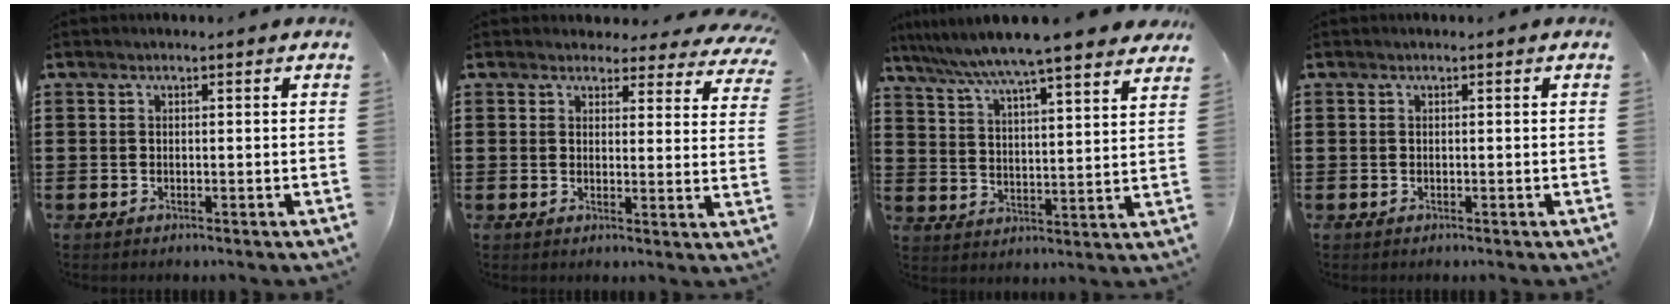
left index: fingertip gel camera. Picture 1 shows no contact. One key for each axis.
{"total": 3.5, "fx": 3.3, "fy": 1.1, "fz": 0.7, "tx": -0.022, "ty": -0.010, "tz": 0.059}
{"total": 7.0, "fx": 6.4, "fy": -0.5, "fz": 2.9, "tx": -0.084, "ty": -0.037, "tz": 0.105}
{"total": 0.0}